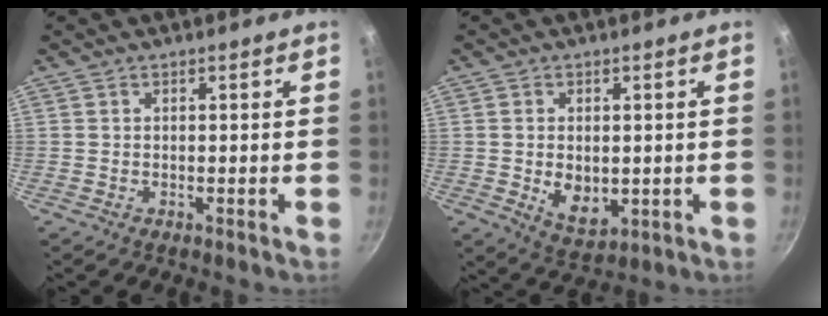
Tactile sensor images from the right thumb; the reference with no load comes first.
{"total": 7.2, "force": [-0.4, 4.8, 5.4], "torque": [-0.076, -0.015, 0.006]}